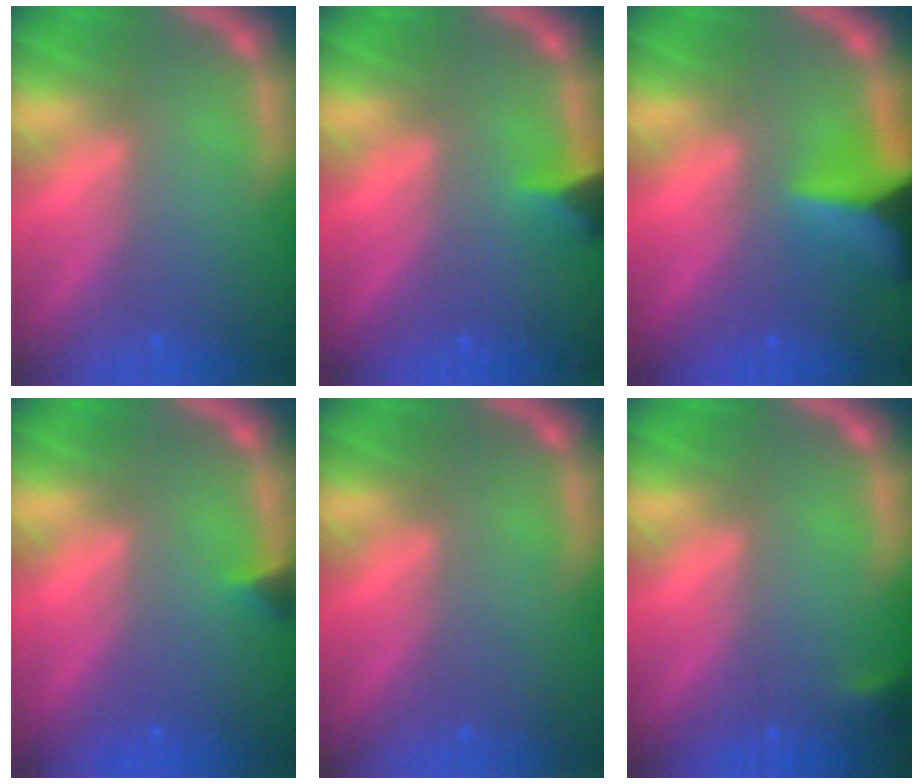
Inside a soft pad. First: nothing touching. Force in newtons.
{"total": 1.9}
{"total": 7.5}
{"total": 0.9}
{"total": 0.0}
{"total": 0.9}